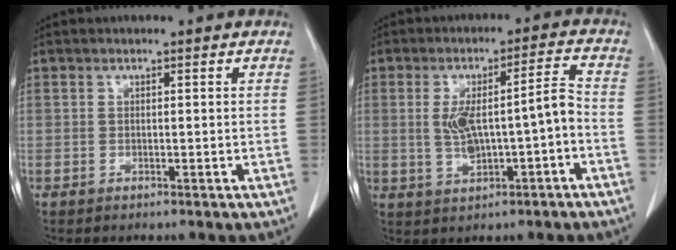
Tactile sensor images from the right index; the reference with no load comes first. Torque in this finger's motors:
{"motor_torque": [0.33, 0.06, 0.21, 0.06]}